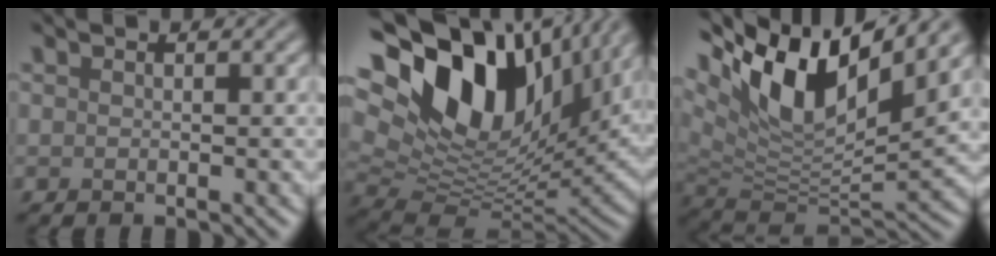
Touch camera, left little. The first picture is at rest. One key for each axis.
{"total": 19.5, "fx": 8.3, "fy": 11.3, "fz": 13.6, "tx": -0.268, "ty": 0.034, "tz": 0.141}
{"total": 12.6, "fx": 6.6, "fy": 5.4, "fz": 9.3, "tx": -0.173, "ty": 0.007, "tz": 0.123}